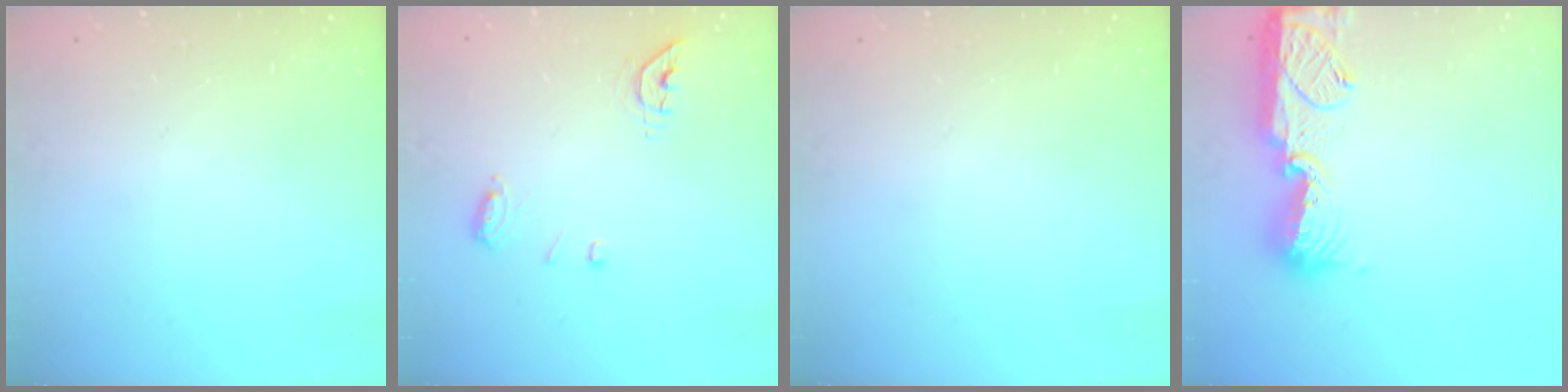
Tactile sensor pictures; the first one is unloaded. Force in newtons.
{"total": 7.2, "press": 7.1, "slide": 0.9}
{"total": 0.0}
{"total": 14.3, "press": 14.2, "slide": 1.2}